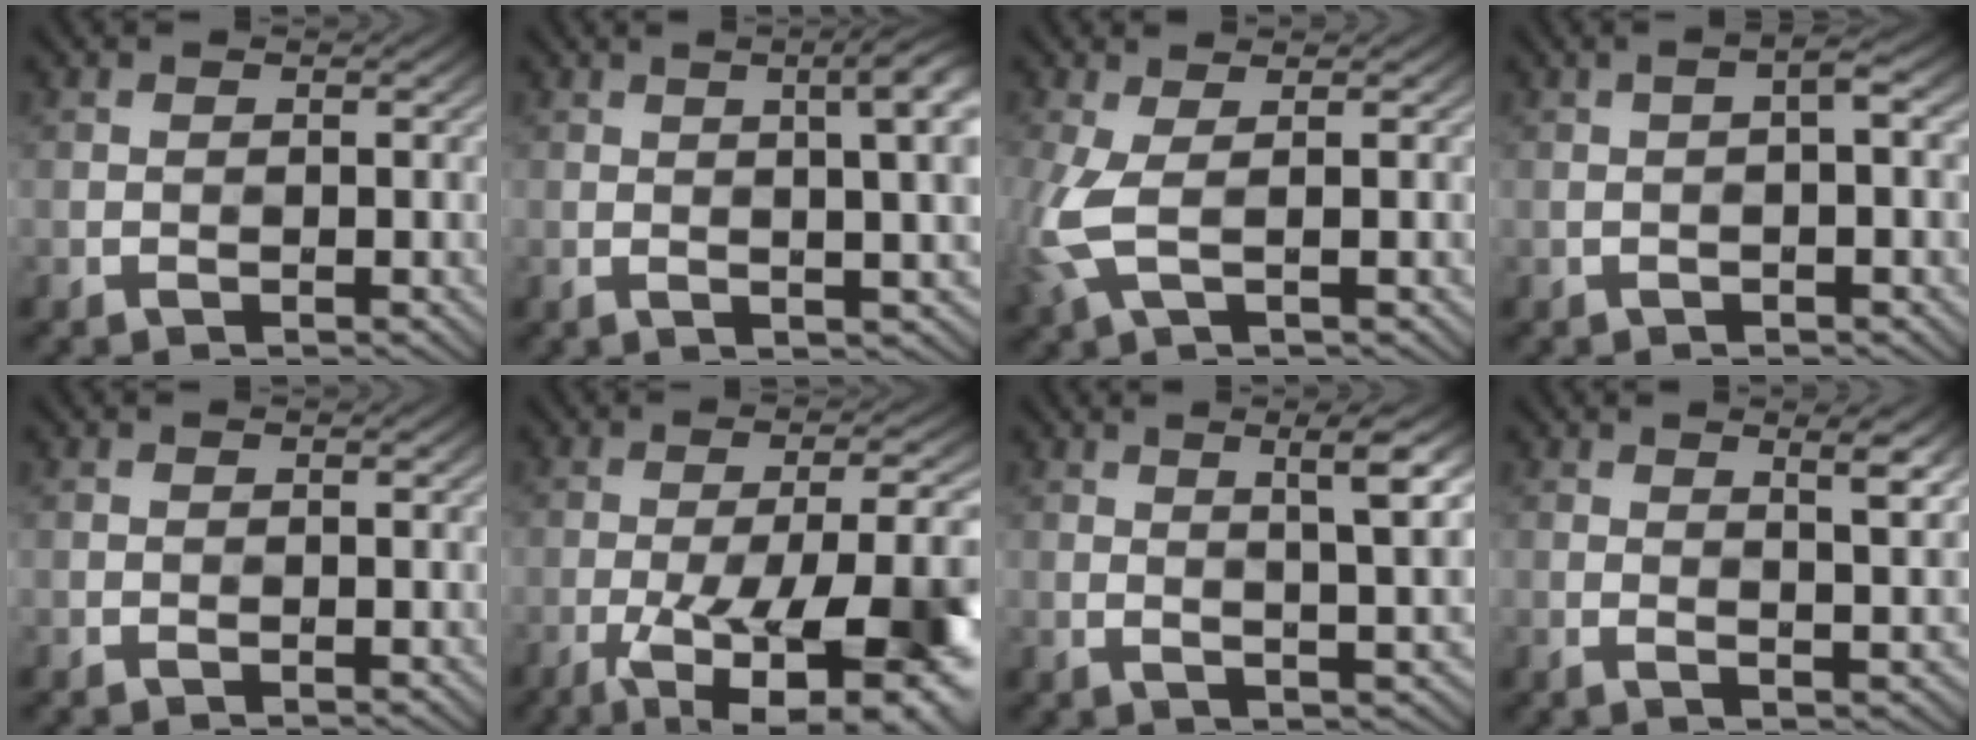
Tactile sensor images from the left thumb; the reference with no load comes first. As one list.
[{"total": 8.1, "force": [1.8, 1.9, 7.7], "torque": [-0.092, 0.015, 0.044]}, {"total": 4.6, "force": [0.5, 1.6, 4.3], "torque": [-0.112, -0.008, 0.006]}, {"total": 2.8, "force": [0.0, 0.1, 2.8], "torque": [-0.037, 0.011, -0.010]}, {"total": 0.0}, {"total": 15.0, "force": [-6.1, 5.0, 12.8], "torque": [-0.201, -0.011, -0.079]}, {"total": 5.0, "force": [2.5, 0.1, 4.4], "torque": [-0.077, 0.012, 0.047]}, {"total": 4.0, "force": [2.2, 0.4, 3.3], "torque": [-0.054, 0.010, 0.039]}]